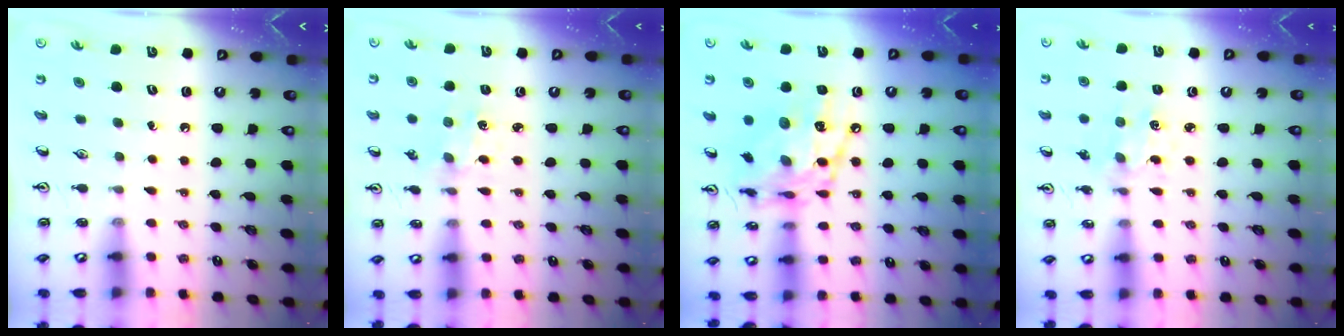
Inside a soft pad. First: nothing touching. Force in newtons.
{"total": 0.0}
{"total": 17.1, "press": 17.1, "slide": 1.4}
{"total": 1.6, "press": 1.6, "slide": 0.3}